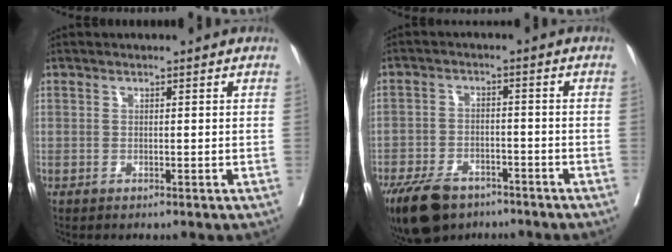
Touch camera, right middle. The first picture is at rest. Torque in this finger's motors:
{"motor_torque": [0.46, -0.27, 0.19, 0.04]}